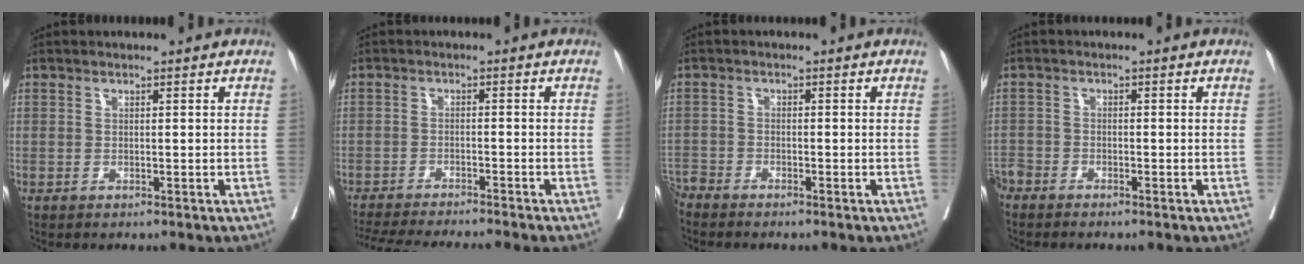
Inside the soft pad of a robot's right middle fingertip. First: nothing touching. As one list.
[{"total": 12.2, "force": [-11.1, -0.4, 5.0], "torque": [-0.062, -0.018, -0.167]}, {"total": 3.2, "force": [-3.2, -0.2, 0.2], "torque": [0.002, -0.011, -0.064]}, {"total": 3.5, "force": [-3.3, 0.7, 0.8], "torque": [-0.010, -0.007, -0.069]}]